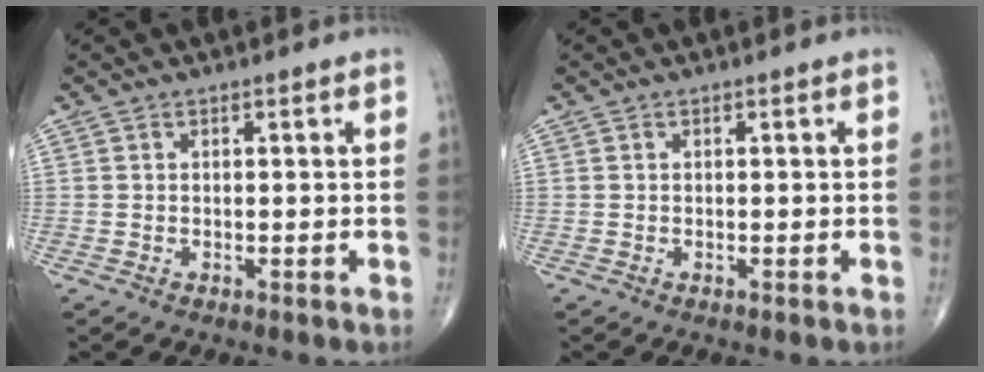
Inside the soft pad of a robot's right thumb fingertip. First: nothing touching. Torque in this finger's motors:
{"motor_torque": [-0.01, 0.01, 0.13, 0.13, 0.00]}